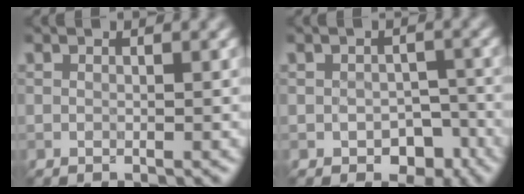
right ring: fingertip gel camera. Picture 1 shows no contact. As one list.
[{"total": 3.7, "force": [-1.8, 2.5, 2.1], "torque": [-0.021, -0.005, -0.024]}]